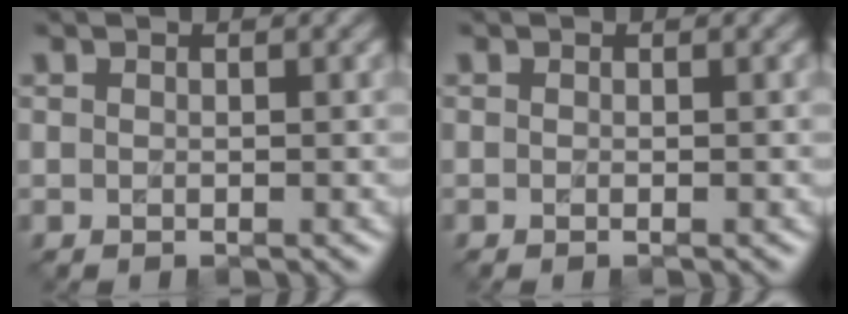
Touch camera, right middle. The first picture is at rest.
{"total": 0.6, "force": [-0.2, 0.2, 0.5], "torque": [-0.004, -0.006, -0.003]}